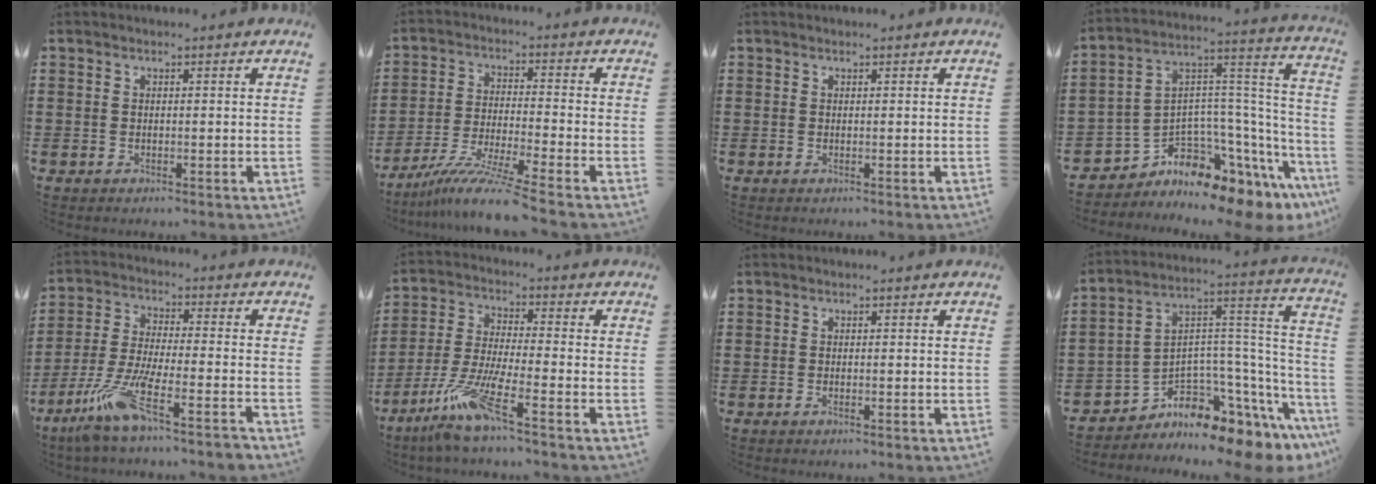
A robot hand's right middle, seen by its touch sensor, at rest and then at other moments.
{"total": 8.2, "force": [-6.8, -0.4, 4.6], "torque": [-0.095, -0.015, -0.134]}
{"total": 0.0}
{"total": 5.3, "force": [-4.5, 2.1, 1.8], "torque": [-0.058, -0.042, -0.096]}
{"total": 9.7, "force": [-6.9, 0.7, 6.8], "torque": [-0.149, -0.012, -0.139]}
{"total": 8.8, "force": [-5.9, 0.4, 6.5], "torque": [-0.145, -0.017, -0.119]}
{"total": 0.0}
{"total": 4.7, "force": [-4.0, 1.9, 1.6], "torque": [-0.050, -0.037, -0.084]}